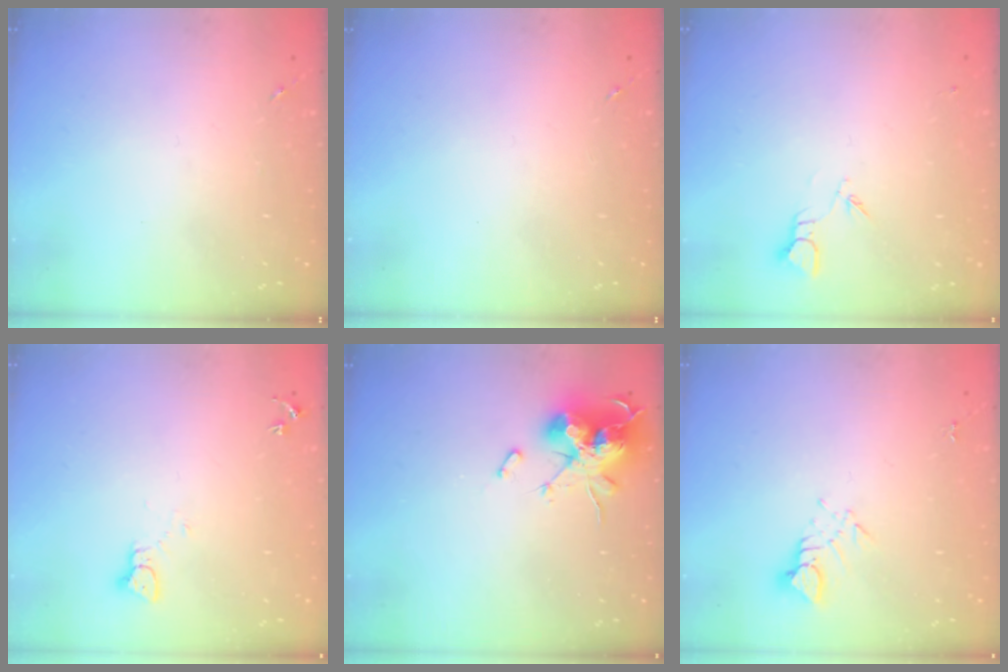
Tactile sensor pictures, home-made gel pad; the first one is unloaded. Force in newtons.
{"total": 0.0}
{"total": 2.7, "press": 2.7, "slide": 0.3}
{"total": 2.2, "press": 2.2, "slide": 0.2}
{"total": 16.7, "press": 16.7, "slide": 0.1}
{"total": 3.1, "press": 3.1, "slide": 0.1}